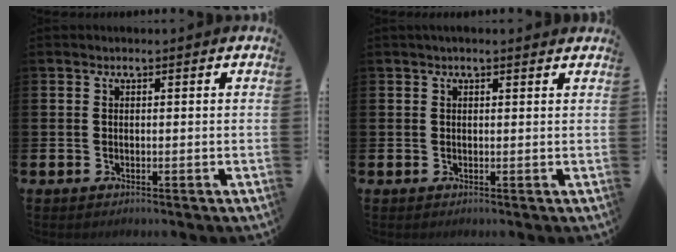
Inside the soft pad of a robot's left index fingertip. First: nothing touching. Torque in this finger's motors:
{"motor_torque": [0.53, -0.72, 0.35, 0.01]}